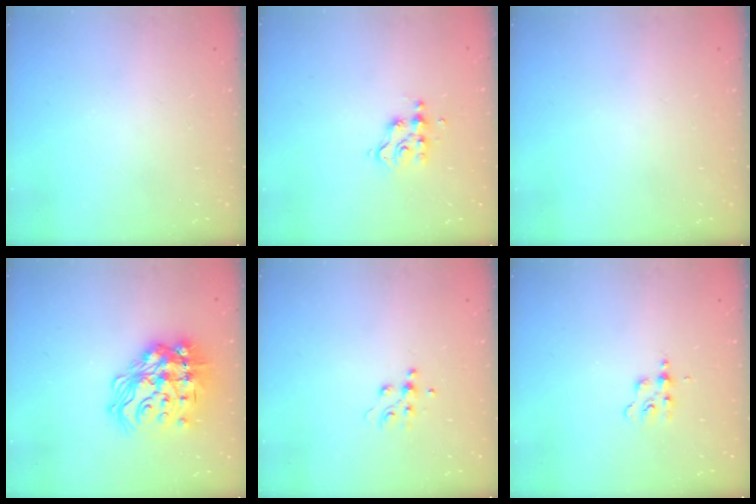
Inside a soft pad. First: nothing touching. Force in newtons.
{"total": 5.4, "press": 5.4, "slide": 0.4}
{"total": 0.0}
{"total": 22.3, "press": 22.2, "slide": 1.4}
{"total": 6.8, "press": 6.7, "slide": 1.2}
{"total": 3.9, "press": 3.9, "slide": 0.5}